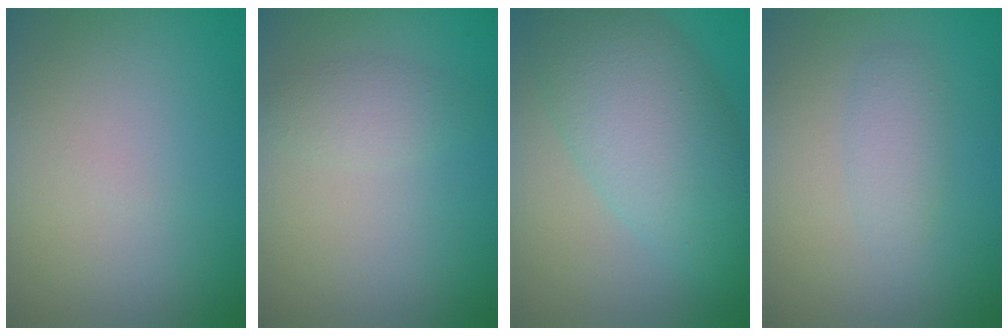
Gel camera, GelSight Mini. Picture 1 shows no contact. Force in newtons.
{"total": 1.8, "press": 1.8, "slide": 0.2}
{"total": 8.1, "press": 8.1, "slide": 0.3}
{"total": 1.7, "press": 1.7, "slide": 0.1}